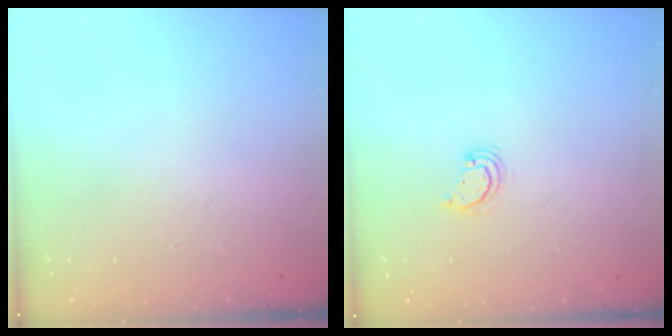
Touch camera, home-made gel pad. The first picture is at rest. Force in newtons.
{"total": 2.6, "press": 2.6, "slide": 0.3}